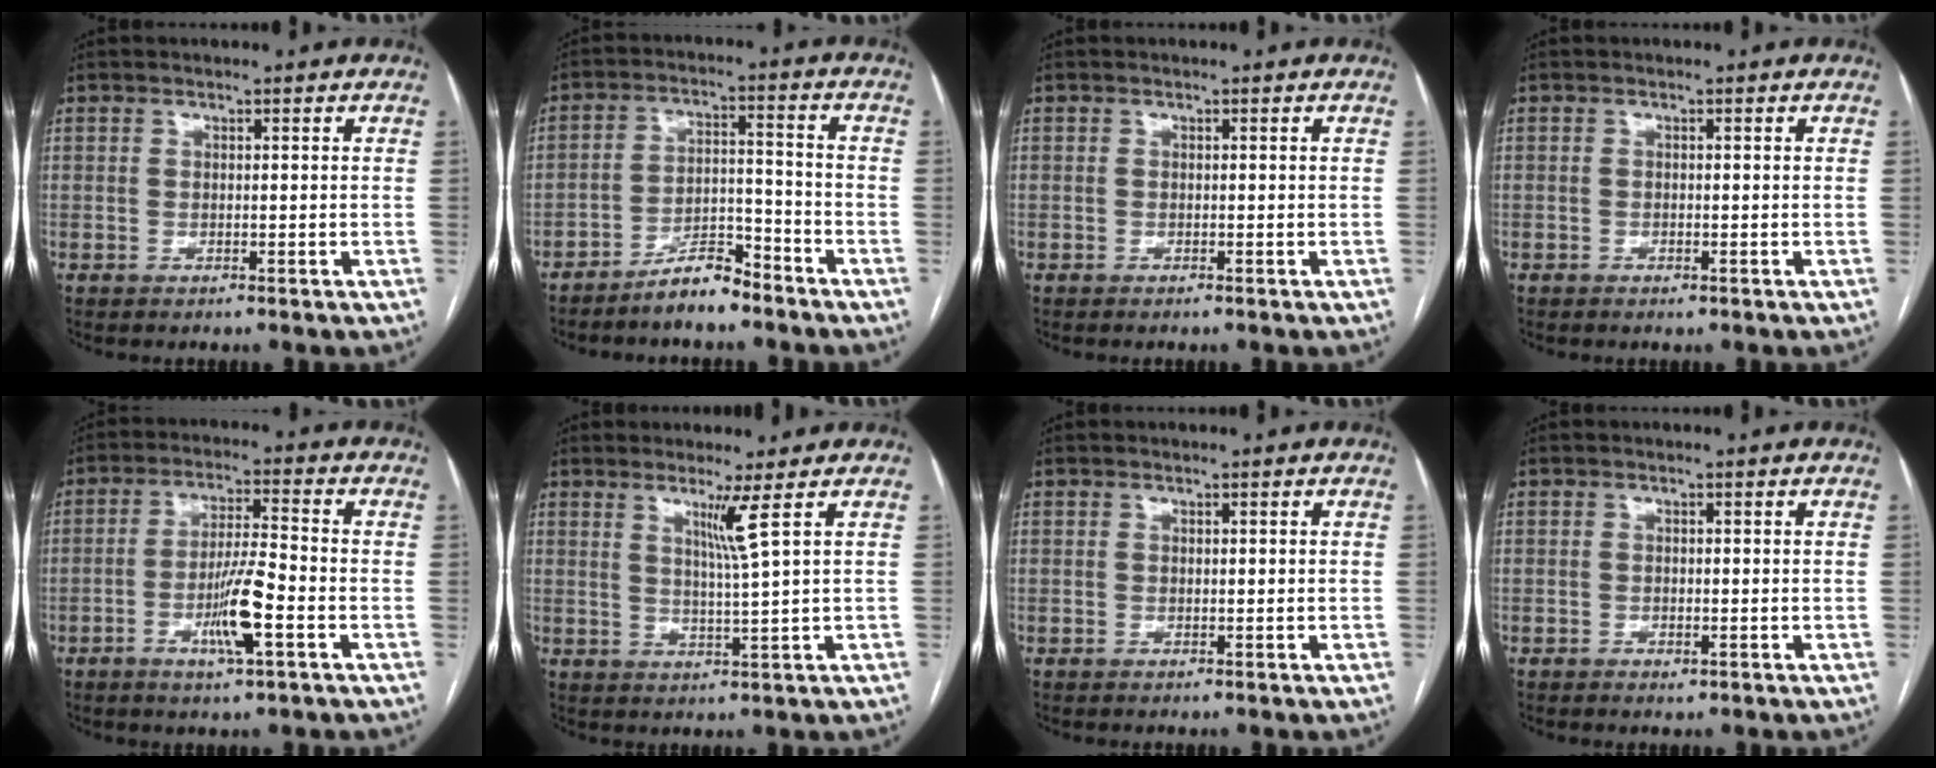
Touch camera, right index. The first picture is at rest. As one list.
[{"total": 6.6, "force": [-5.6, 1.5, 3.2], "torque": [-0.052, 0.006, -0.102]}, {"total": 0.0}, {"total": 0.5, "force": [-0.4, 0.2, 0.3], "torque": [-0.007, 0.000, -0.004]}, {"total": 8.3, "force": [-3.1, 0.6, 7.7], "torque": [-0.145, -0.004, -0.056]}, {"total": 3.8, "force": [1.9, -1.7, 2.8], "torque": [-0.055, -0.018, 0.042]}, {"total": 0.0}, {"total": 0.9, "force": [-0.5, 0.5, 0.6], "torque": [-0.008, 0.000, -0.003]}]